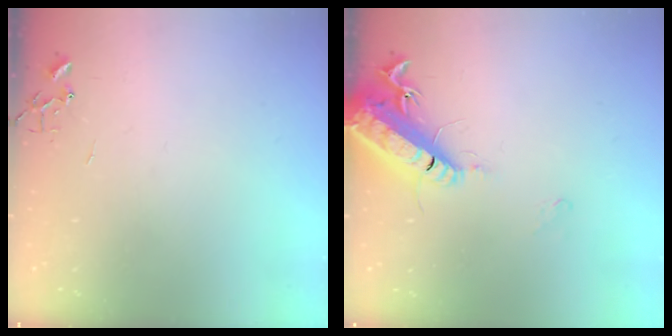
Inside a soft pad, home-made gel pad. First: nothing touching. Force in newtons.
{"total": 17.2, "press": 16.5, "slide": 4.6}